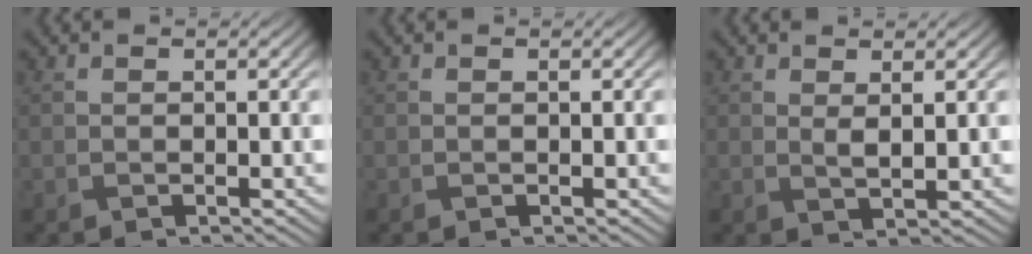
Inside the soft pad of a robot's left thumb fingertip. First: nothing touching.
{"total": 0.0}
{"total": 1.7, "force": [1.0, 0.3, 1.3], "torque": [-0.030, -0.005, 0.020]}